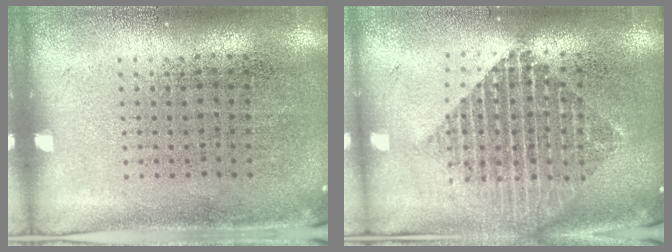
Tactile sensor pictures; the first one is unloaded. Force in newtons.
{"total": 2.1, "press": 1.7, "slide": 1.2}